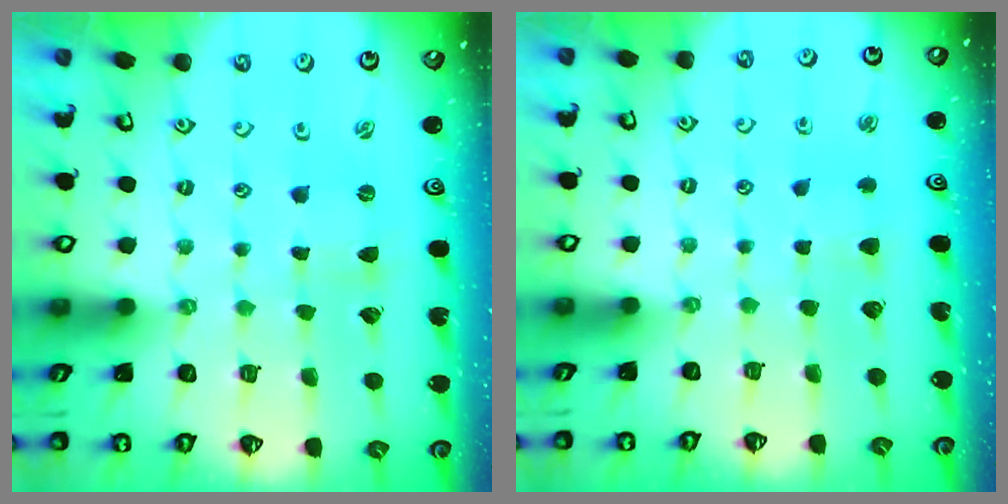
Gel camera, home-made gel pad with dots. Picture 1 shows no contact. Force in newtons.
{"total": 3.4, "press": 3.3, "slide": 0.7}